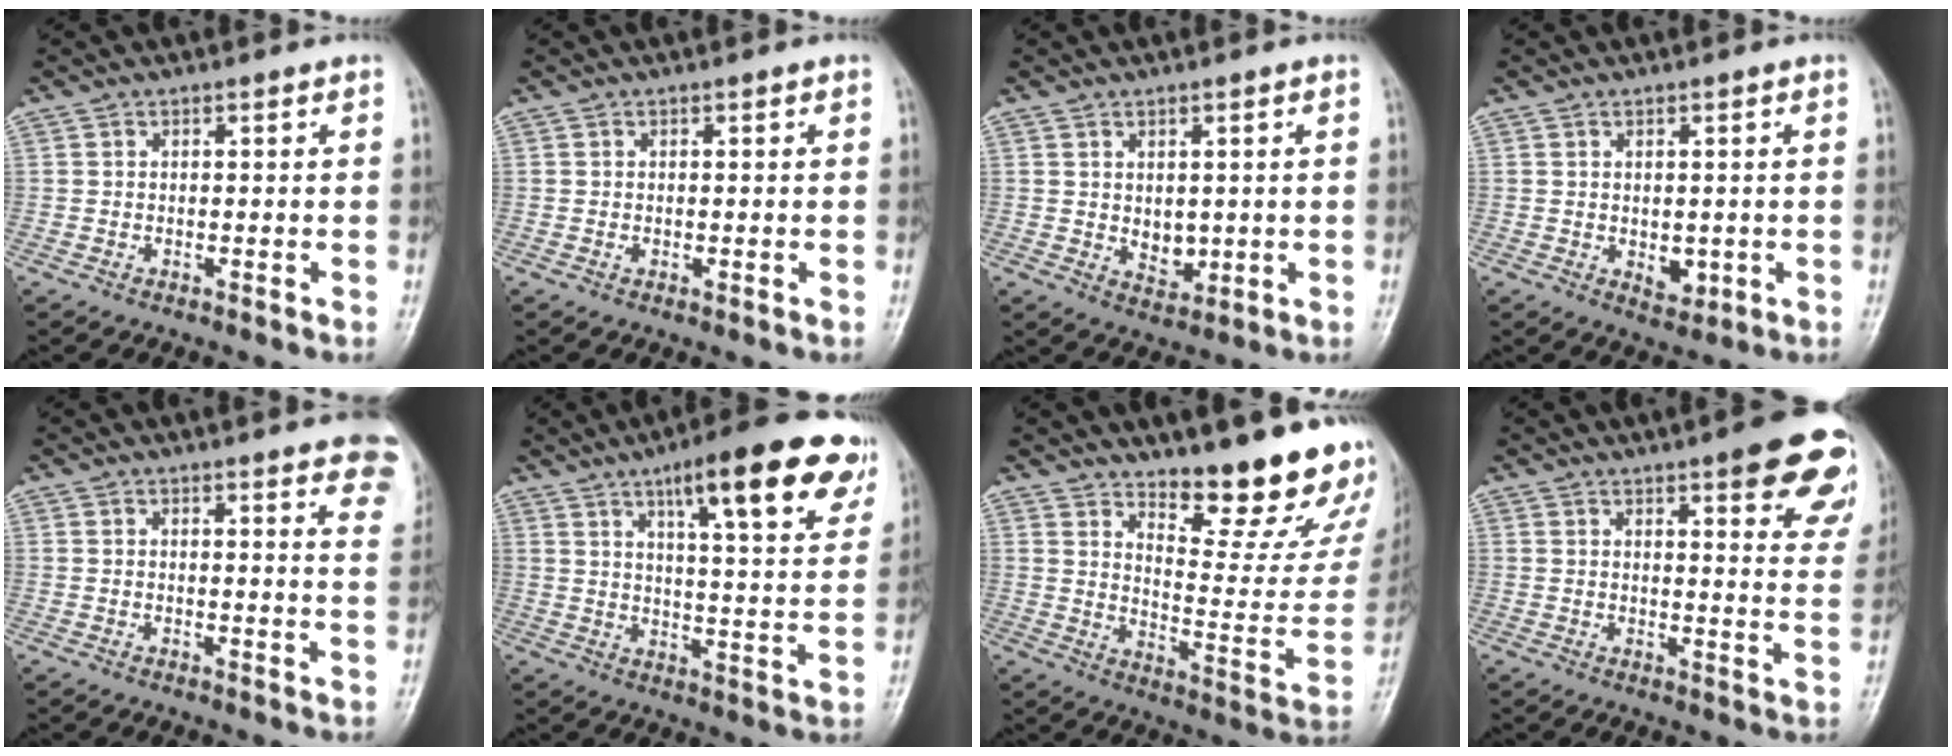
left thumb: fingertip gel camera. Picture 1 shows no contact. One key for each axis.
{"total": 0.6, "fx": 0.0, "fy": 0.4, "fz": 0.4, "tx": -0.007, "ty": 0.000, "tz": 0.001}
{"total": 4.1, "fx": 0.3, "fy": 3.0, "fz": 2.8, "tx": -0.027, "ty": -0.012, "tz": 0.017}
{"total": 3.6, "fx": -0.4, "fy": 2.4, "fz": 2.7, "tx": -0.024, "ty": -0.006, "tz": 0.003}
{"total": 12.1, "fx": 8.2, "fy": 2.9, "fz": 8.4, "tx": -0.077, "ty": -0.027, "tz": 0.078}
{"total": 19.5, "fx": 11.3, "fy": 4.6, "fz": 15.2, "tx": -0.181, "ty": -0.034, "tz": 0.157}
{"total": 21.3, "fx": 15.2, "fy": 5.6, "fz": 13.7, "tx": -0.149, "ty": -0.124, "tz": 0.215}
{"total": 17.0, "fx": 10.0, "fy": 4.3, "fz": 13.0, "tx": -0.130, "ty": -0.038, "tz": 0.110}